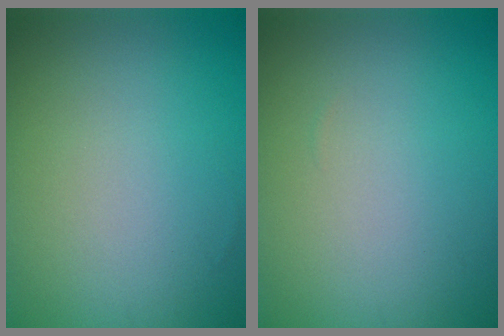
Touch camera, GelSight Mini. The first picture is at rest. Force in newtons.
{"total": 0.0}